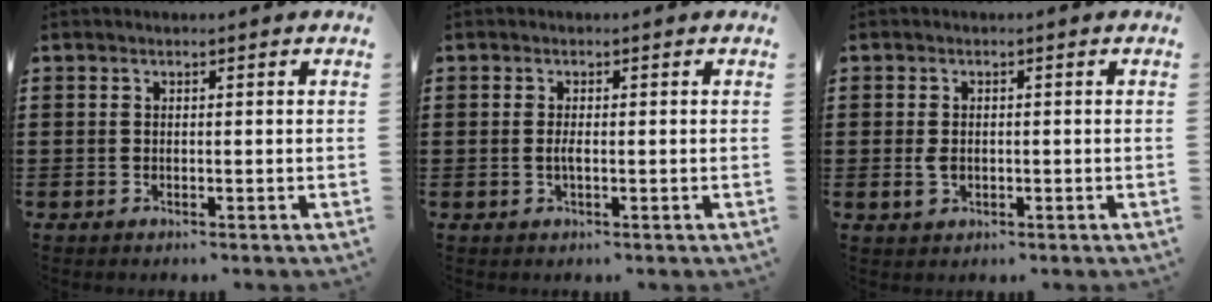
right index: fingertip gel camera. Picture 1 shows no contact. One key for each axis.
{"total": 1.5, "fx": -0.3, "fy": 0.3, "fz": 1.4, "tx": -0.034, "ty": -0.002, "tz": -0.008}
{"total": 2.2, "fx": -0.4, "fy": 1.4, "fz": 1.6, "tx": -0.041, "ty": -0.002, "tz": -0.009}